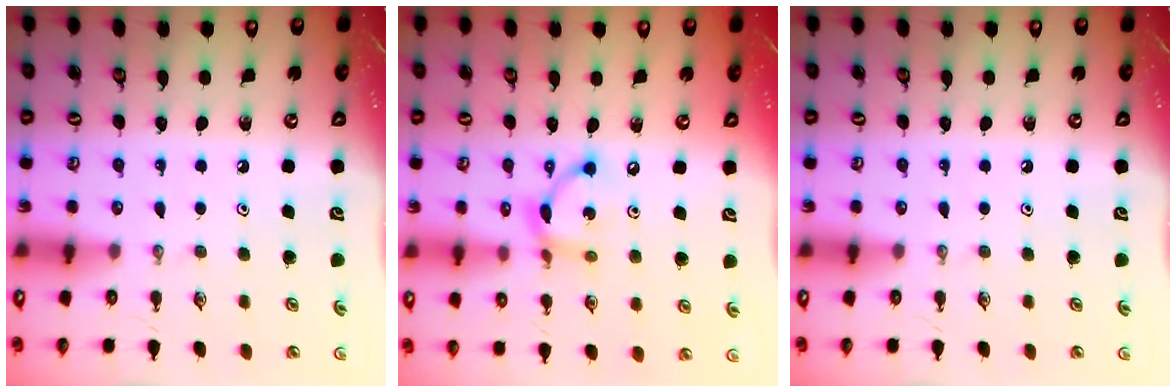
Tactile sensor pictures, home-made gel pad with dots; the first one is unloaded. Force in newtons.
{"total": 9.7, "press": 9.7, "slide": 0.4}
{"total": 0.0}